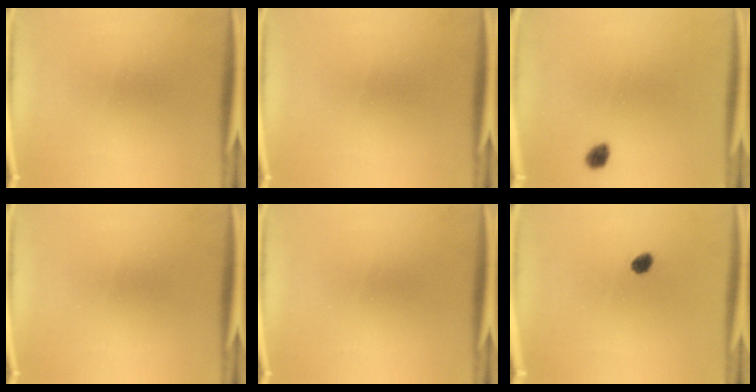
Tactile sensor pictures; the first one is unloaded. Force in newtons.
{"total": 0.0}
{"total": 2.2}
{"total": 0.0}
{"total": 0.0}
{"total": 2.2}